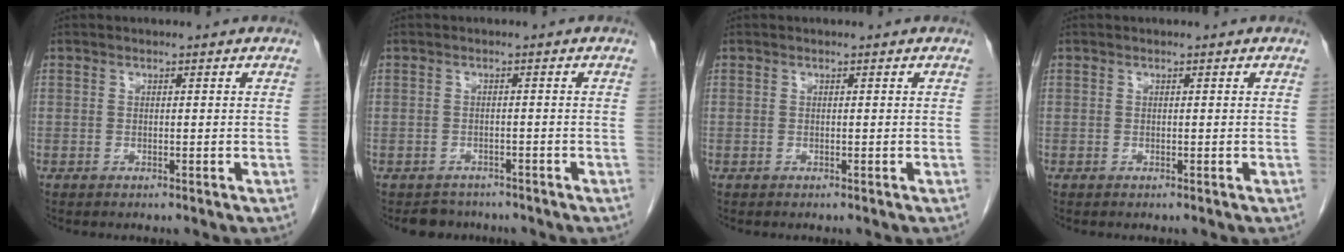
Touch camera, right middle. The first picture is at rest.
{"total": 3.0, "force": [-2.7, 1.4, -0.2], "torque": [-0.005, 0.001, -0.039]}
{"total": 0.0}
{"total": 0.0}